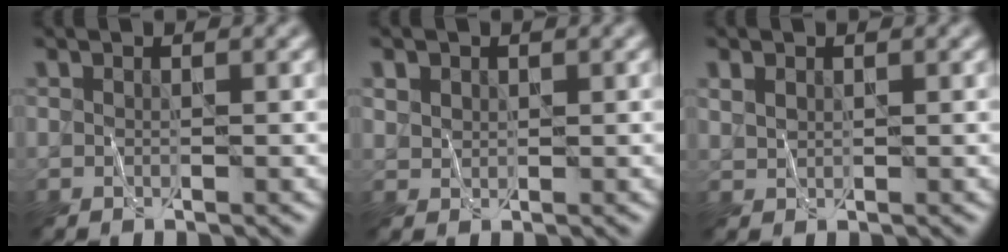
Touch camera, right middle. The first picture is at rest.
{"total": 1.2, "force": [0.7, 1.0, 0.3], "torque": [-0.008, 0.000, 0.016]}
{"total": 1.3, "force": [0.7, 0.9, 0.7], "torque": [-0.017, 0.002, 0.018]}